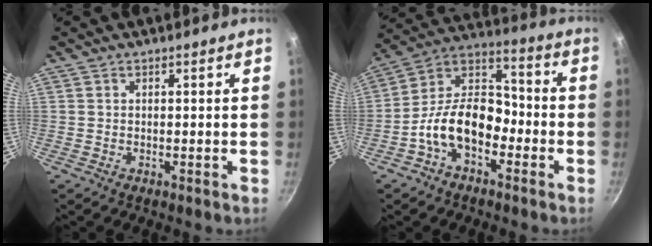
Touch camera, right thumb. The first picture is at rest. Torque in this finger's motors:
{"motor_torque": [0.40, 0.20, 1.15, -0.79, 0.26]}